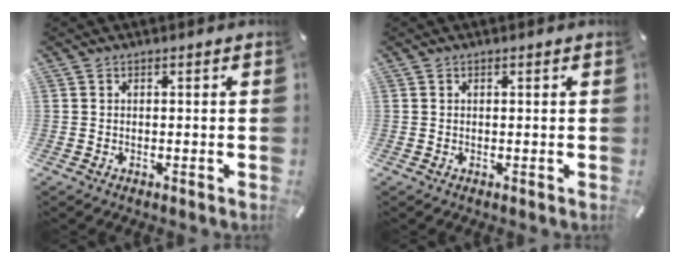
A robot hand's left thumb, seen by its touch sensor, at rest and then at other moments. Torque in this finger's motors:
{"motor_torque": [0.06, 0.22, 0.06, -0.15, 0.02]}